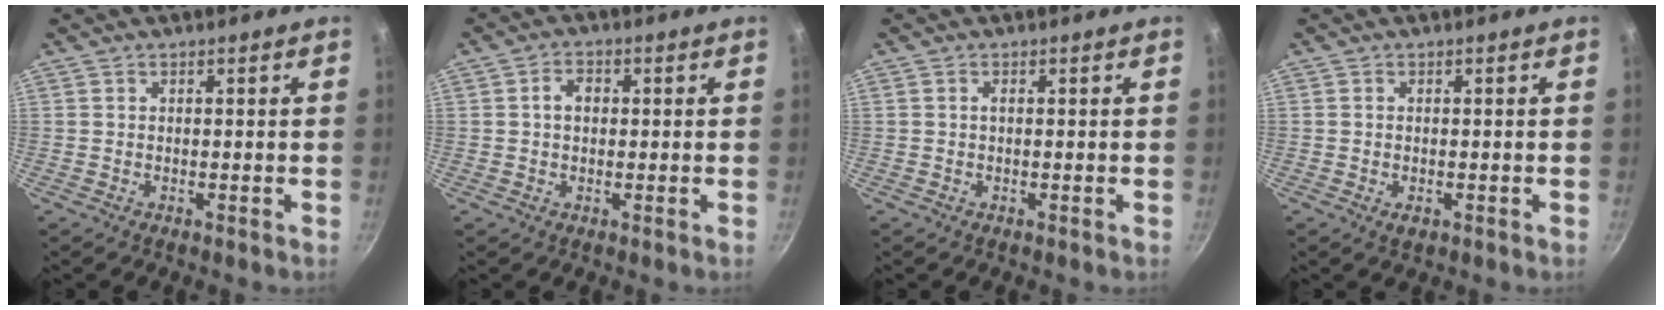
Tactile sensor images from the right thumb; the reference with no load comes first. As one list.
[{"total": 3.4, "force": [0.3, 2.5, 2.3], "torque": [-0.027, 0.011, 0.001]}, {"total": 0.6, "force": [0.0, 0.2, 0.6], "torque": [-0.011, 0.002, 0.000]}, {"total": 1.6, "force": [-0.5, 1.0, 1.1], "torque": [-0.018, -0.002, -0.008]}]